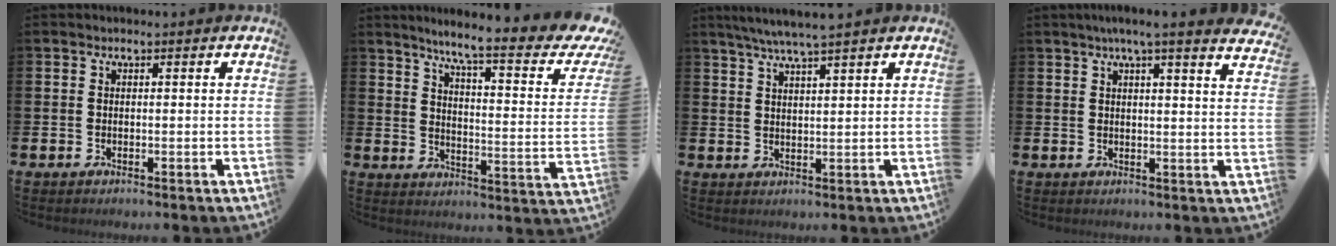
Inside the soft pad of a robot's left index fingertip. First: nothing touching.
{"total": 7.8, "force": [5.7, 0.8, 5.2], "torque": [-0.096, -0.051, 0.079]}
{"total": 4.7, "force": [4.3, -0.4, 1.9], "torque": [-0.055, -0.009, 0.077]}
{"total": 4.3, "force": [3.9, -0.5, 1.9], "torque": [-0.036, -0.016, 0.065]}